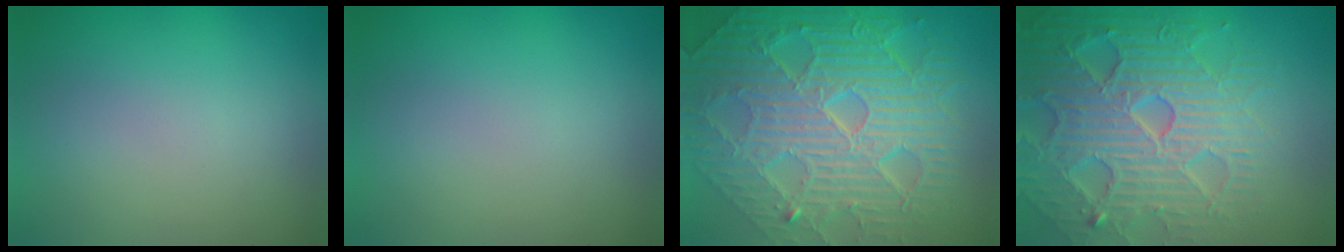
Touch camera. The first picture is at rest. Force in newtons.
{"total": 0.0}
{"total": 11.7, "press": 7.6, "slide": 8.9}
{"total": 7.5, "press": 7.4, "slide": 1.4}